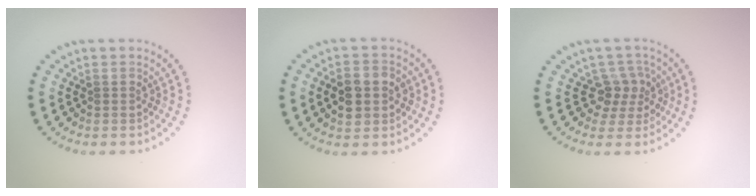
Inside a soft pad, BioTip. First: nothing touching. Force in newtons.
{"total": 3.9, "press": 3.8, "slide": 0.3}
{"total": 2.6, "press": 2.0, "slide": 1.7}